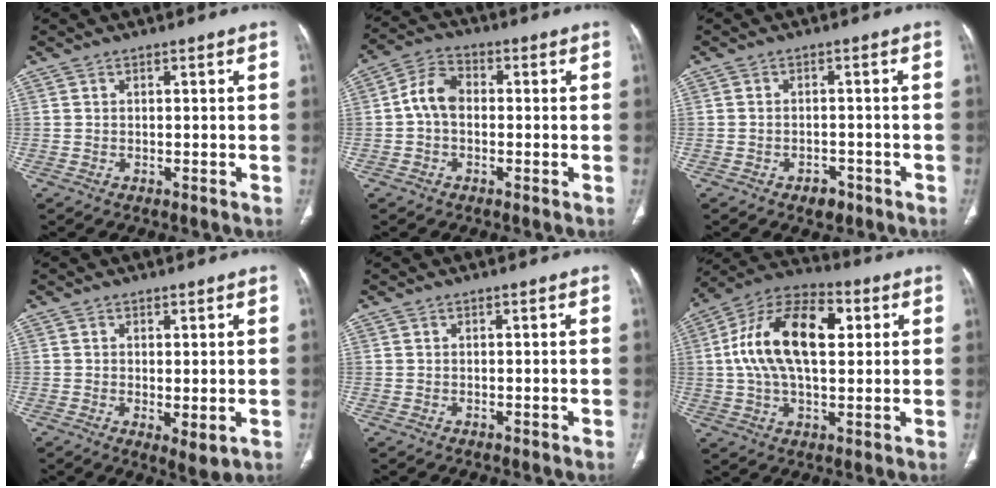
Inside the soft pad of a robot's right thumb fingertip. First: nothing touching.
{"total": 6.4, "force": [-0.4, 4.5, 4.5], "torque": [-0.077, 0.020, -0.019]}
{"total": 3.0, "force": [-1.8, 1.9, 1.3], "torque": [-0.013, 0.010, -0.020]}
{"total": 3.5, "force": [-0.4, 1.3, 3.3], "torque": [-0.055, -0.015, -0.003]}
{"total": 0.0}
{"total": 18.8, "force": [3.4, 10.2, 15.5], "torque": [-0.270, 0.023, 0.051]}